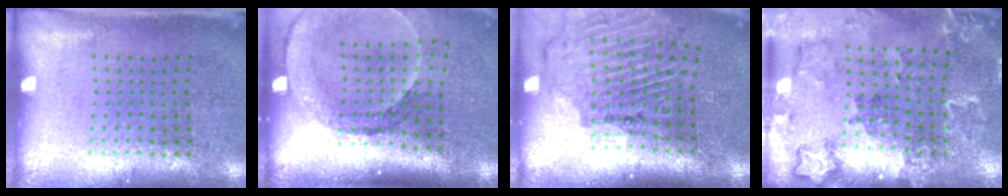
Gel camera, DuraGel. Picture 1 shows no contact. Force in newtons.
{"total": 2.7, "press": 2.0, "slide": 1.8}
{"total": 1.9, "press": 1.8, "slide": 0.3}
{"total": 1.8, "press": 1.8, "slide": 0.2}